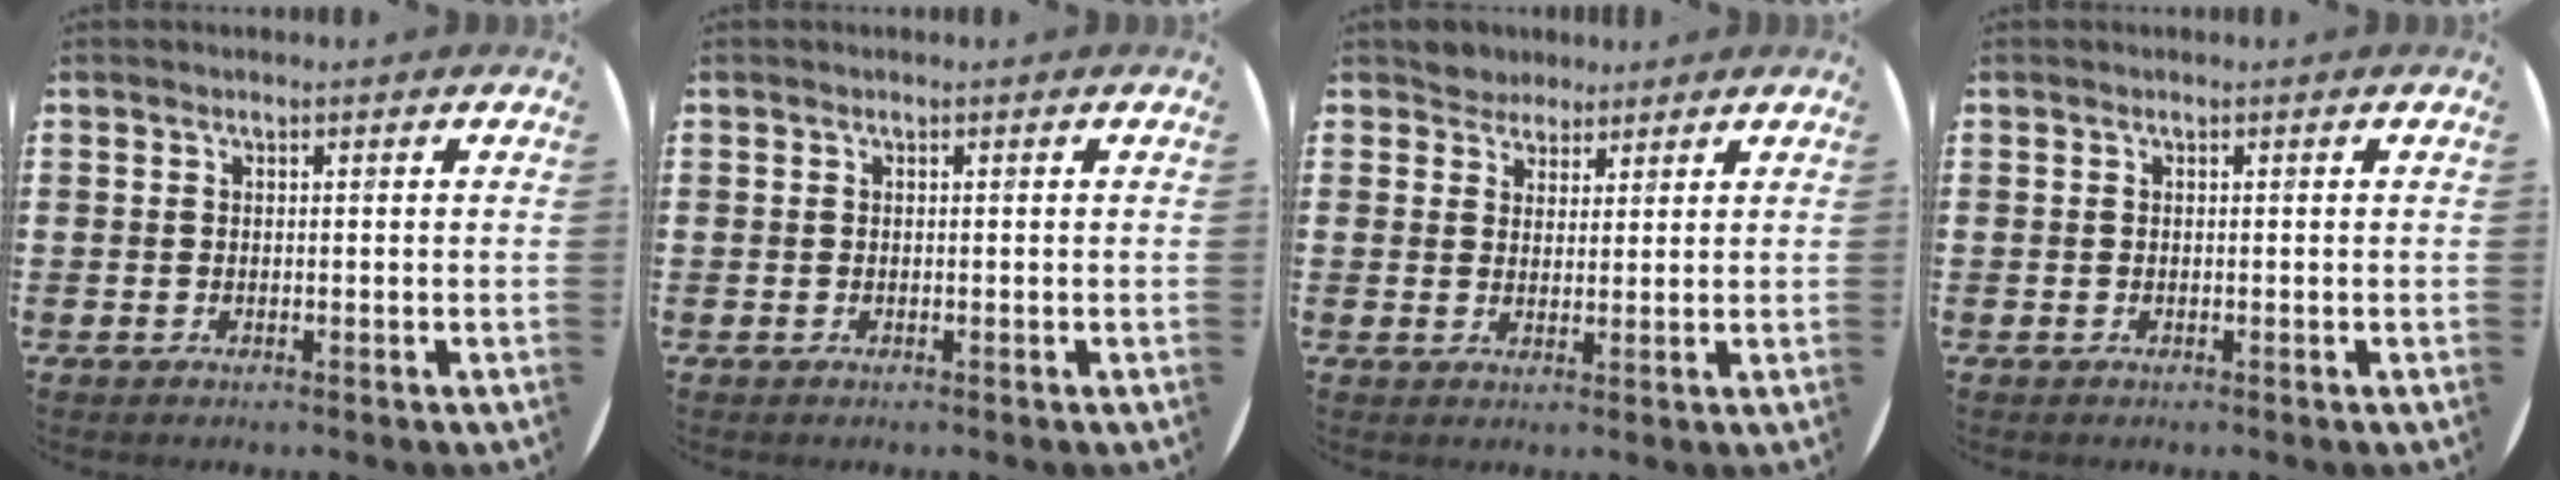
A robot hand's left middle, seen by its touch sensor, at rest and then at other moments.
{"total": 0.0}
{"total": 3.3, "force": [3.0, 1.3, -0.4], "torque": [-0.003, 0.002, 0.058]}
{"total": 0.0}